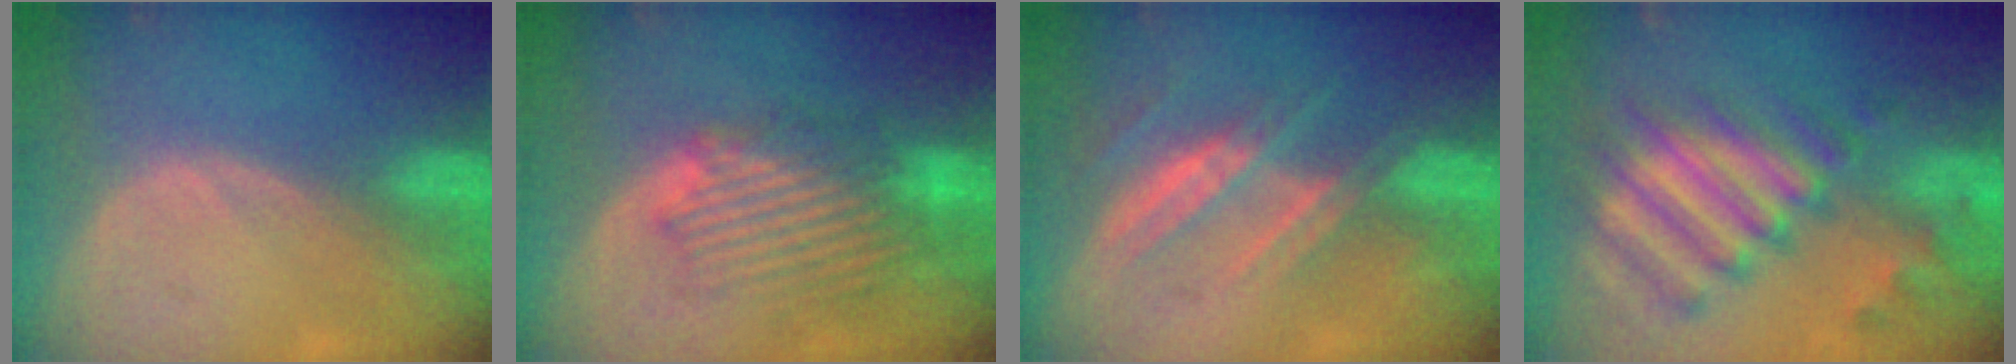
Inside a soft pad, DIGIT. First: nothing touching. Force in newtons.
{"total": 8.4, "press": 8.1, "slide": 2.2}
{"total": 7.4, "press": 6.7, "slide": 3.1}
{"total": 12.3, "press": 10.6, "slide": 6.3}